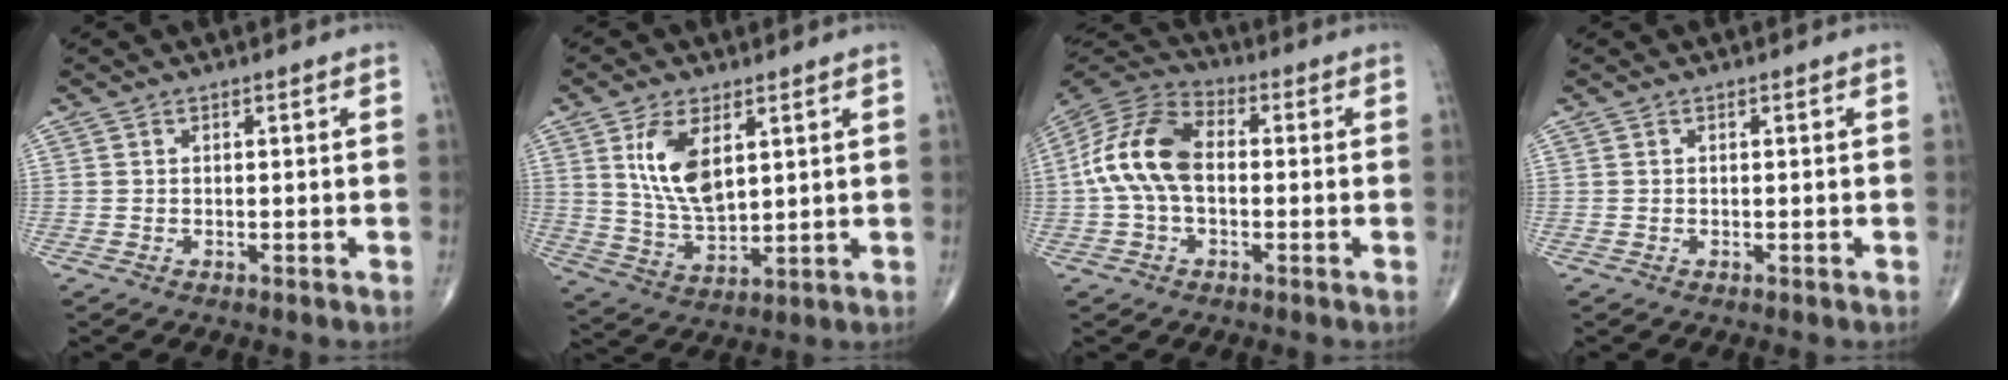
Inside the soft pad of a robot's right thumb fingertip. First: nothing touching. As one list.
[{"total": 10.7, "force": [3.7, 5.4, 8.4], "torque": [-0.149, -0.021, 0.080]}, {"total": 13.2, "force": [-0.1, 8.1, 10.4], "torque": [-0.209, 0.035, -0.013]}, {"total": 0.0}]